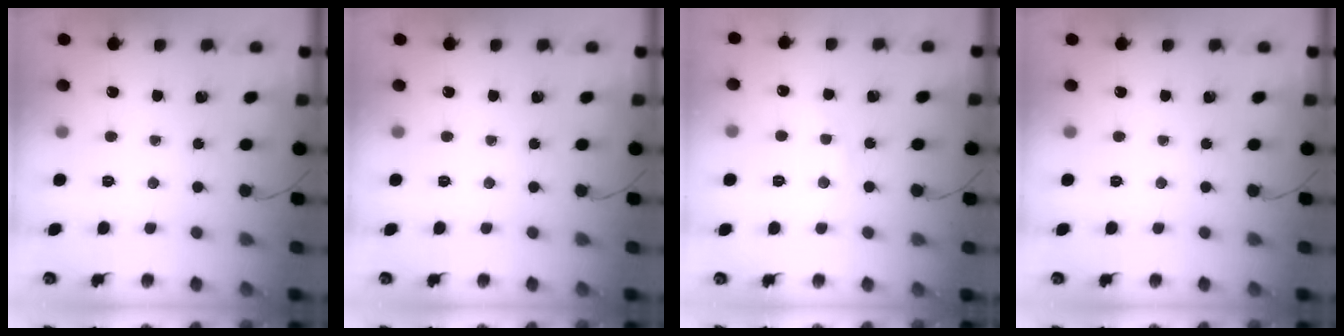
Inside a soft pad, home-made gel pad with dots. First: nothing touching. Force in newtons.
{"total": 0.0}
{"total": 6.1, "press": 5.8, "slide": 1.8}
{"total": 0.0}